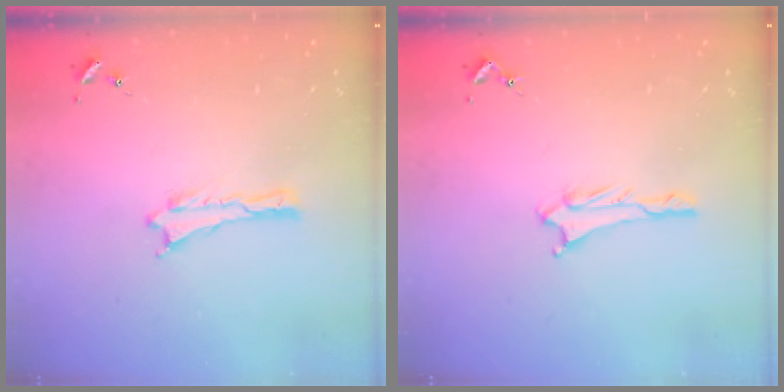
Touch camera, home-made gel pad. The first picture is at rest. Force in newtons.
{"total": 0.8, "press": 0.8, "slide": 0.1}